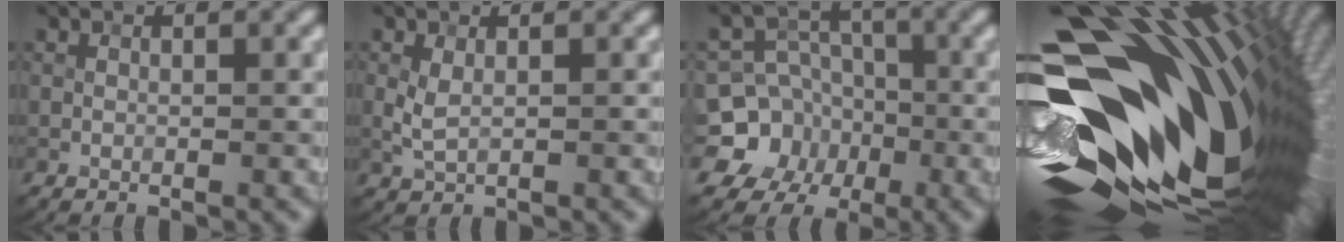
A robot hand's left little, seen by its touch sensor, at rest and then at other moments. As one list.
[{"total": 1.2, "force": [0.0, 0.5, 1.1], "torque": [-0.029, -0.002, 0.002]}, {"total": 8.2, "force": [-3.7, 7.2, 1.3], "torque": [-0.009, 0.003, -0.087]}, {"total": 20.0, "force": [-0.6, 11.4, 16.4], "torque": [-0.284, -0.006, 0.002]}]